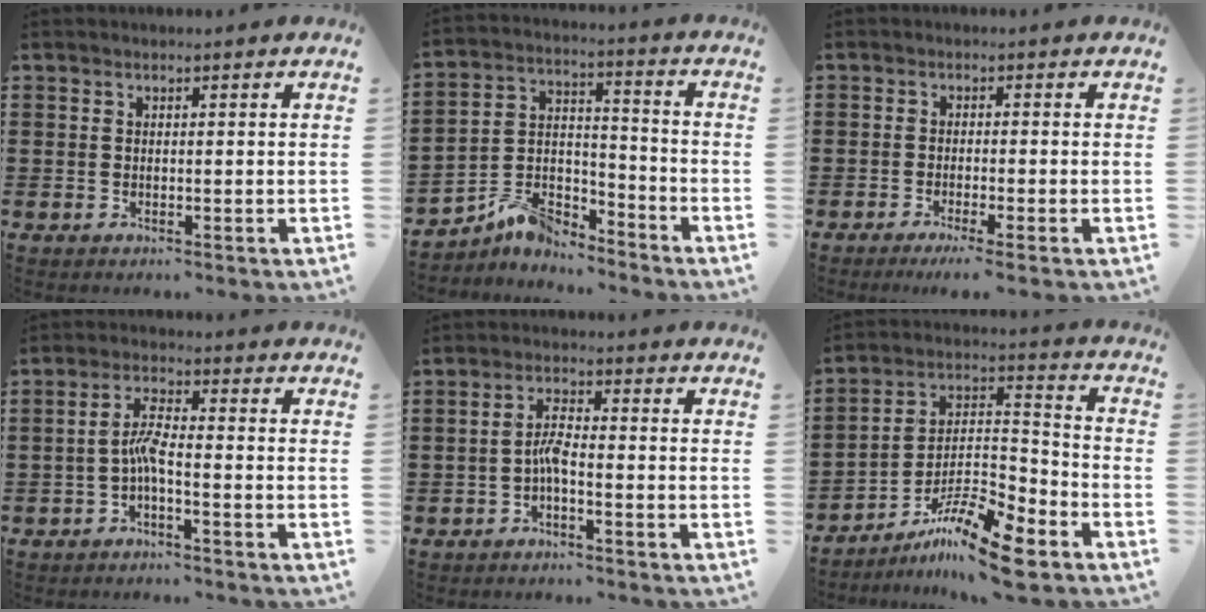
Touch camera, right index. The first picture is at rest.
{"total": 7.3, "force": [-6.5, 2.5, 2.3], "torque": [-0.054, 0.018, -0.129]}
{"total": 1.9, "force": [-1.4, -0.2, 1.2], "torque": [-0.028, -0.004, -0.027]}
{"total": 4.0, "force": [-1.6, 0.6, 3.7], "torque": [-0.076, 0.004, -0.033]}
{"total": 3.3, "force": [-1.3, 0.6, 3.0], "torque": [-0.064, 0.003, -0.028]}
{"total": 11.5, "force": [-8.6, 1.9, 7.4], "torque": [-0.138, 0.019, -0.167]}